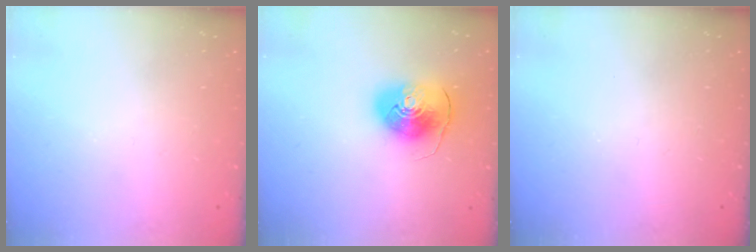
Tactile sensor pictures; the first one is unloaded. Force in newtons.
{"total": 10.2, "press": 10.1, "slide": 1.5}
{"total": 0.0}